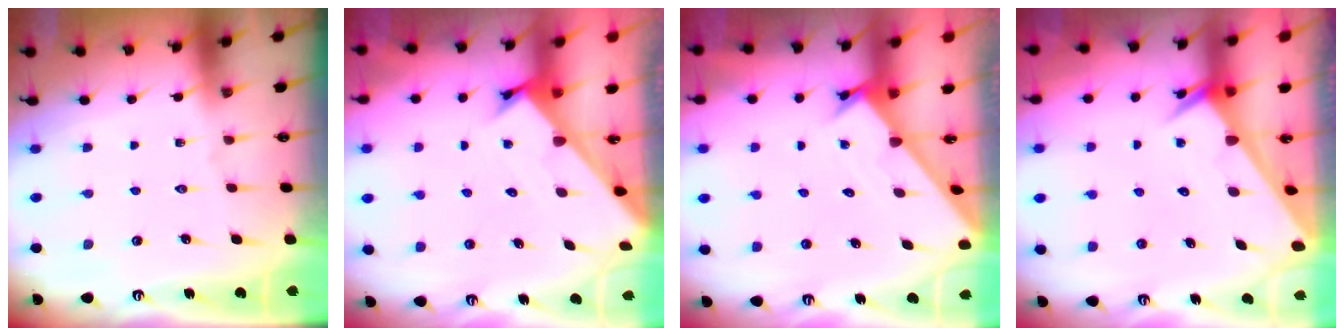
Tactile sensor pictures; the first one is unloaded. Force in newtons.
{"total": 2.5, "press": 2.5, "slide": 0.2}
{"total": 1.8, "press": 1.8, "slide": 0.1}
{"total": 2.4, "press": 2.4, "slide": 0.1}